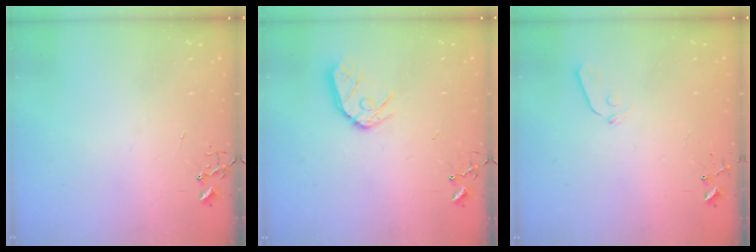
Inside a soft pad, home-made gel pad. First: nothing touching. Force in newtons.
{"total": 10.8, "press": 10.8, "slide": 0.9}
{"total": 3.6, "press": 3.5, "slide": 0.7}